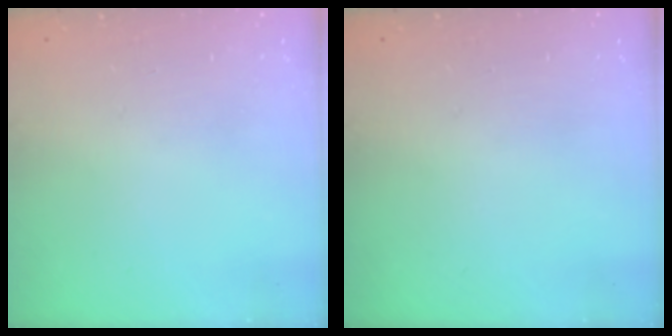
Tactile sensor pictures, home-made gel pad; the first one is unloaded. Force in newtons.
{"total": 0.0}